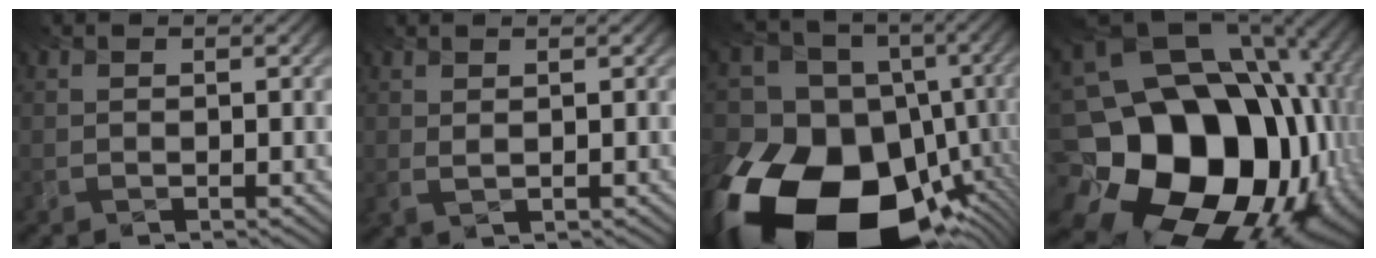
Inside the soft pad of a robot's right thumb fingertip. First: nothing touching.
{"total": 1.2, "force": [0.8, 0.3, 0.8], "torque": [-0.010, -0.001, 0.008]}
{"total": 21.8, "force": [-9.8, 16.0, 11.2], "torque": [-0.246, -0.054, -0.147]}
{"total": 22.7, "force": [-4.7, 18.4, 12.4], "torque": [-0.238, -0.051, -0.104]}